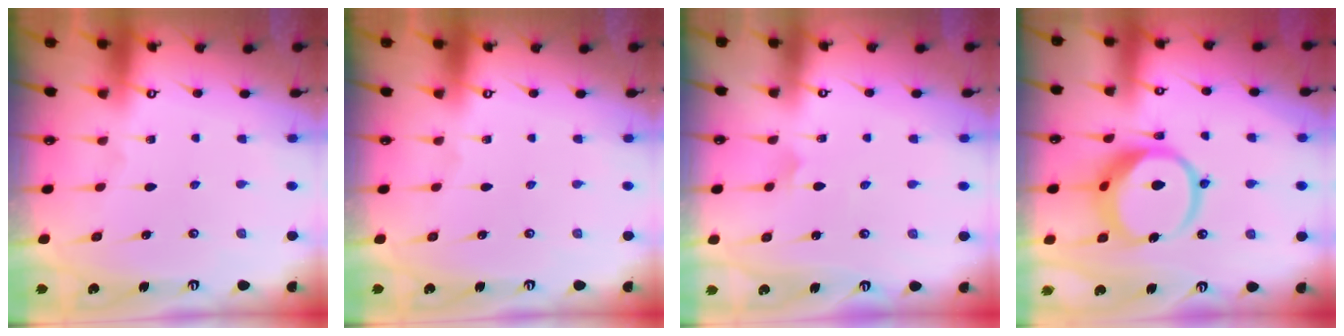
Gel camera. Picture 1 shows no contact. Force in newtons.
{"total": 0.0}
{"total": 2.7, "press": 2.7, "slide": 0.1}
{"total": 14.6, "press": 14.5, "slide": 1.8}